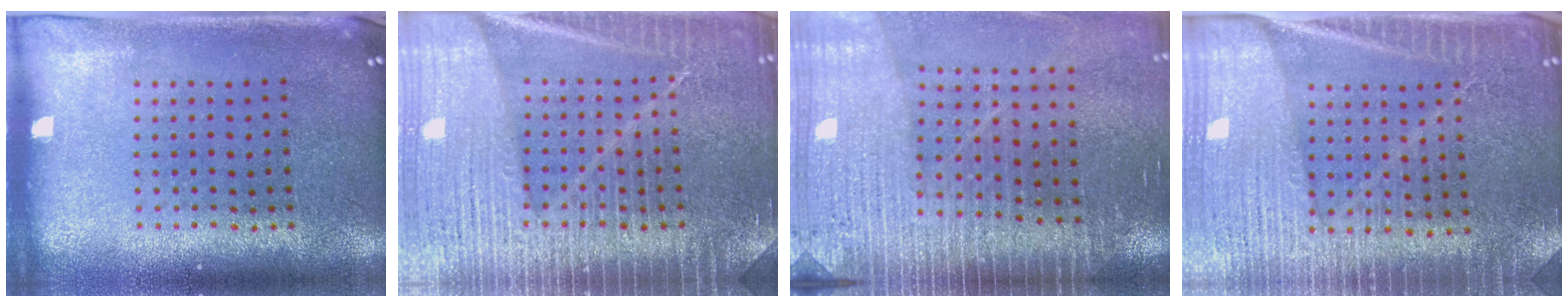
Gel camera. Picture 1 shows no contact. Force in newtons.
{"total": 6.6, "press": 6.5, "slide": 0.9}
{"total": 3.5, "press": 3.5, "slide": 0.5}
{"total": 4.1, "press": 3.9, "slide": 1.2}